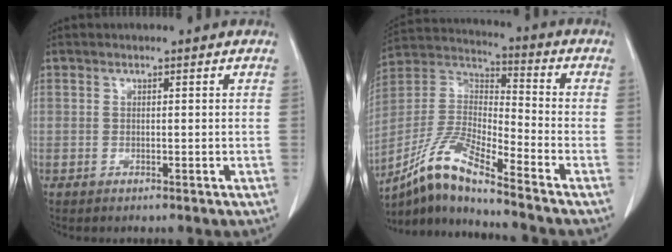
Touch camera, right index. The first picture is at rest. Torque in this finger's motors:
{"motor_torque": [0.62, -0.59, 0.18, 0.11]}